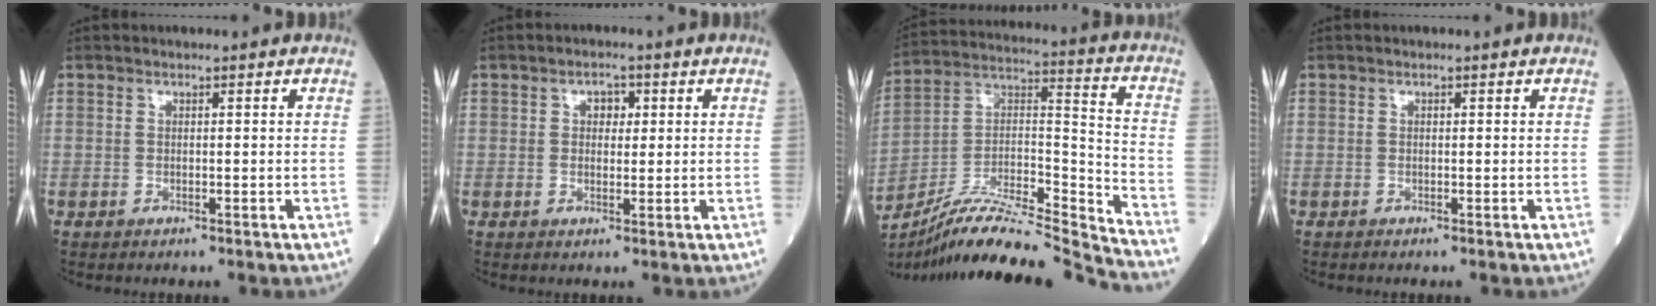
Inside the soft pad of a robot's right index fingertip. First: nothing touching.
{"total": 2.6, "force": [0.8, 1.6, 1.8], "torque": [-0.026, 0.007, 0.011]}
{"total": 20.3, "force": [-18.9, -0.8, 7.4], "torque": [-0.146, 0.025, -0.327]}
{"total": 0.0}